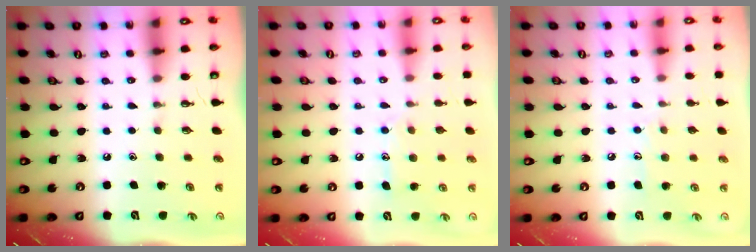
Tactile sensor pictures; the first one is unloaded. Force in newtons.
{"total": 9.7, "press": 9.7, "slide": 0.7}
{"total": 6.4, "press": 6.4, "slide": 0.6}